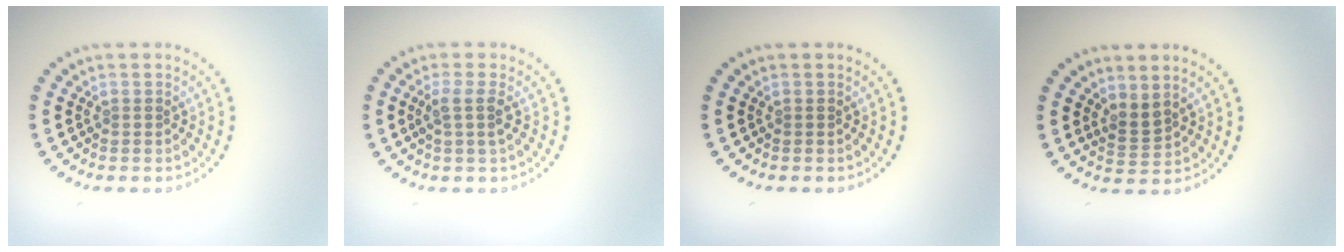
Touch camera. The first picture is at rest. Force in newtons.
{"total": 2.0, "press": 1.6, "slide": 1.2}
{"total": 0.0}
{"total": 1.8, "press": 1.4, "slide": 1.1}